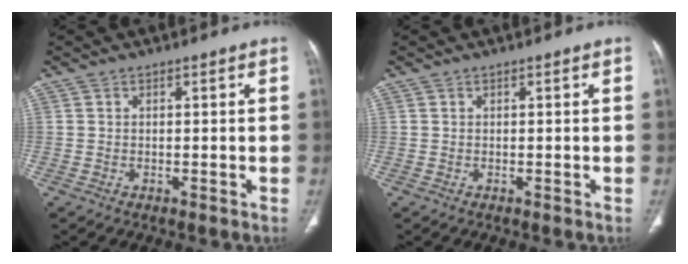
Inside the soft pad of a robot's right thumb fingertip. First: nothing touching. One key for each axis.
{"total": 0.0}